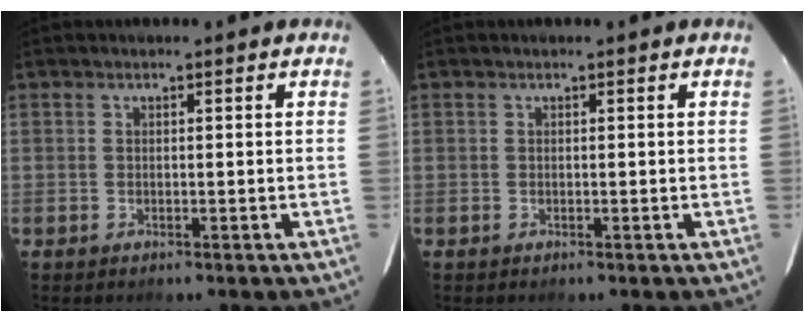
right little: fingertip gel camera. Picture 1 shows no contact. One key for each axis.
{"total": 0.0}